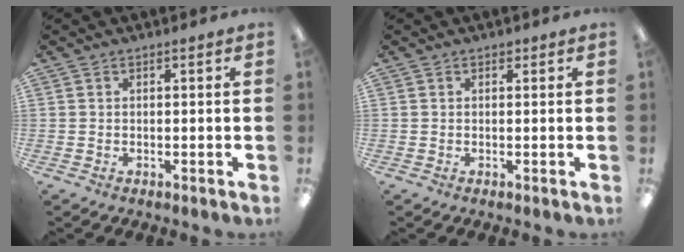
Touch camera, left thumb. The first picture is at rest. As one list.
[{"total": 0.7, "force": [0.5, 0.5, 0.2], "torque": [0.004, -0.001, 0.007]}]